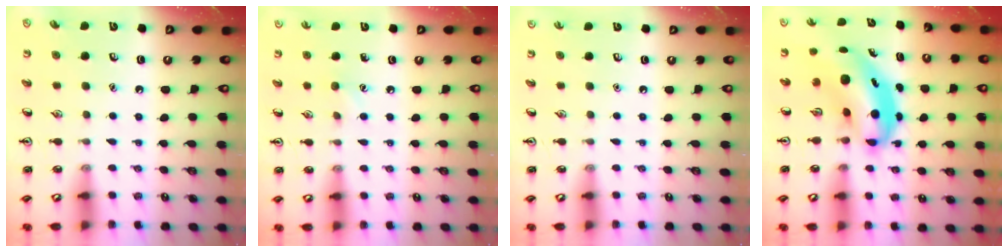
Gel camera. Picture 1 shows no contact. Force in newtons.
{"total": 4.0, "press": 3.8, "slide": 1.3}
{"total": 0.0}
{"total": 7.5, "press": 7.2, "slide": 2.0}